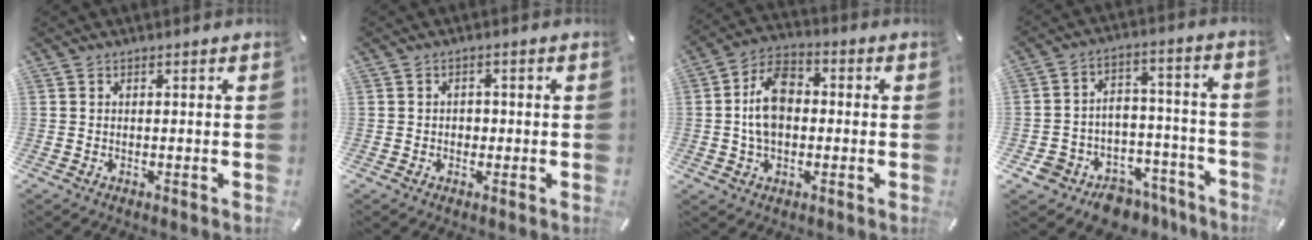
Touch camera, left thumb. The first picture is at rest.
{"total": 1.9, "force": [-0.4, 1.6, 0.9], "torque": [-0.020, 0.007, -0.010]}
{"total": 10.6, "force": [-0.1, 7.3, 7.6], "torque": [-0.147, 0.012, -0.005]}
{"total": 9.8, "force": [-7.3, 6.4, 1.5], "torque": [-0.006, 0.051, -0.123]}